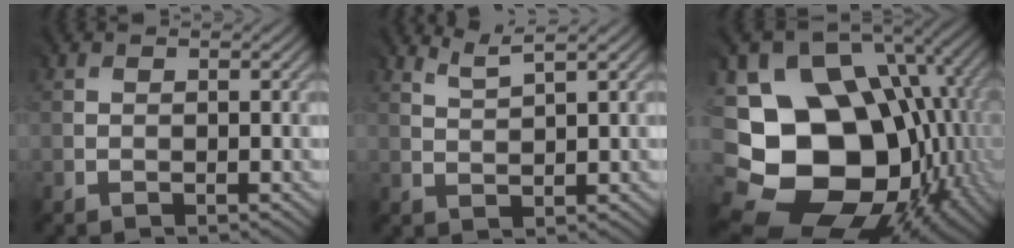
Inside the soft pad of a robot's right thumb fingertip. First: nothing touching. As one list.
[{"total": 2.2, "force": [2.1, -0.4, 0.8], "torque": [-0.020, 0.004, 0.050]}, {"total": 21.5, "force": [-2.3, 17.3, 12.6], "torque": [-0.250, -0.021, -0.036]}]